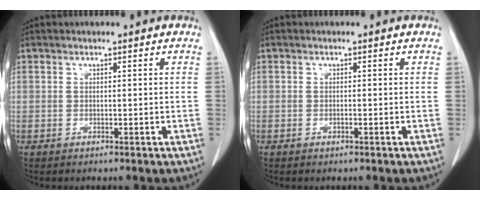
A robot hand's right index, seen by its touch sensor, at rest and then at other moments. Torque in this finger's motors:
{"motor_torque": [0.00, 0.04, 0.02, 0.01]}